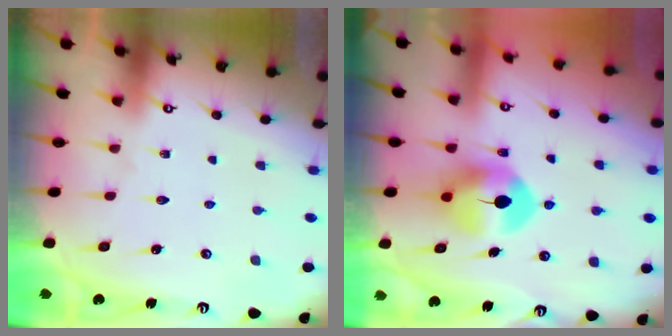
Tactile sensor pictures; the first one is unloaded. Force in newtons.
{"total": 8.9, "press": 8.9, "slide": 1.2}